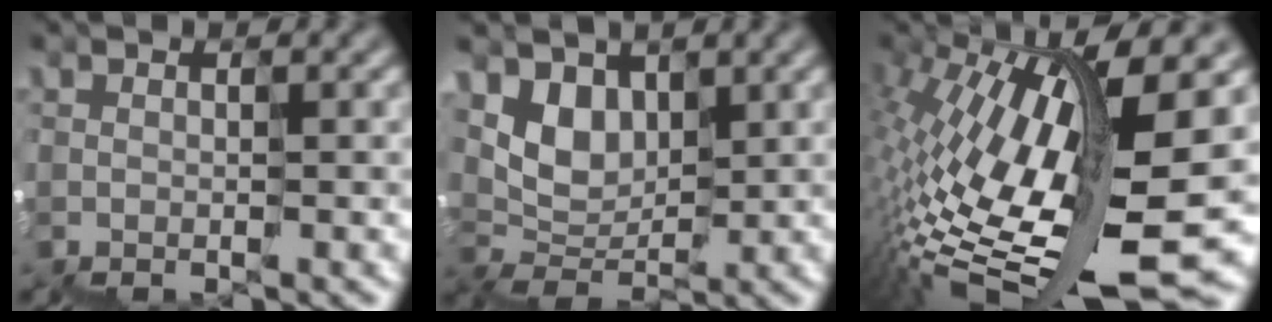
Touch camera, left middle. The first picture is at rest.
{"total": 3.0, "force": [2.2, 2.0, 0.2], "torque": [-0.012, -0.005, 0.041]}
{"total": 14.0, "force": [-0.5, 4.8, 13.1], "torque": [-0.259, -0.002, -0.008]}